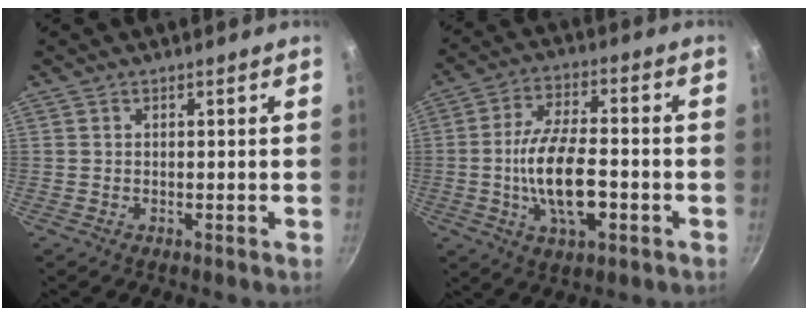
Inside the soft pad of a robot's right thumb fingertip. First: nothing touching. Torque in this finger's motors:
{"motor_torque": [2.34, 2.57, 2.11, -0.67, 0.73]}